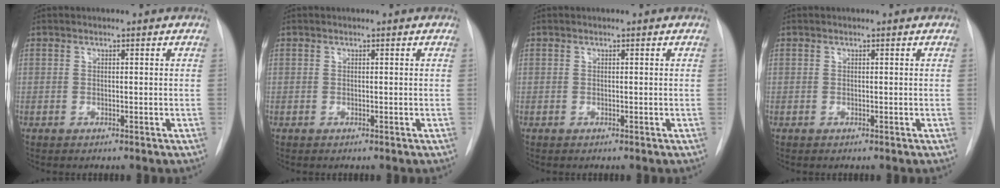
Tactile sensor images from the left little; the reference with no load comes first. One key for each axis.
{"total": 0.0}
{"total": 0.0}
{"total": 0.0}